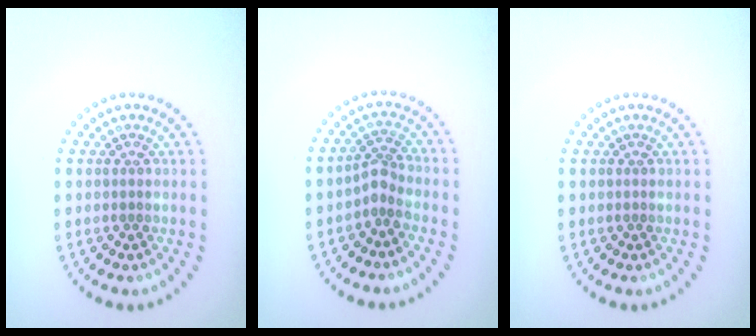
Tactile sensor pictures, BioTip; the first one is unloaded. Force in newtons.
{"total": 2.0, "press": 1.4, "slide": 1.4}
{"total": 0.0}